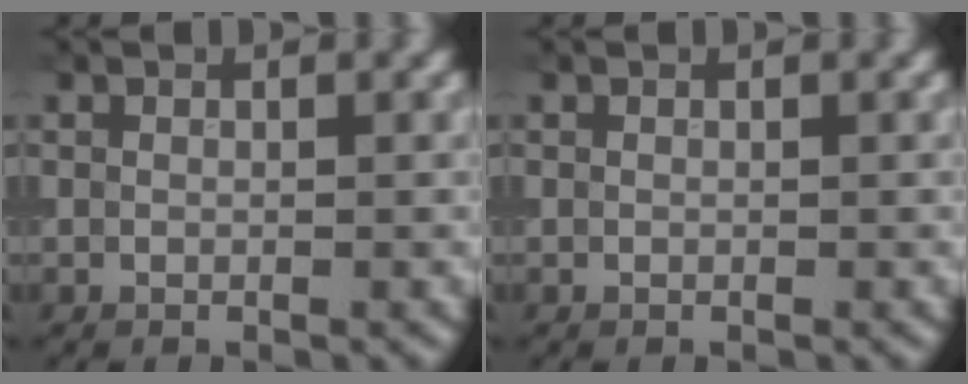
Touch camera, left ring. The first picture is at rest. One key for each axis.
{"total": 0.0}